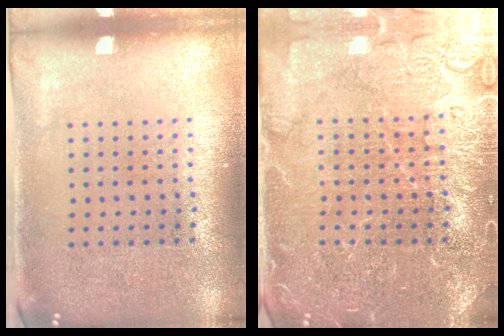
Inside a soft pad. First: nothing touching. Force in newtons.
{"total": 4.1, "press": 4.1, "slide": 0.6}